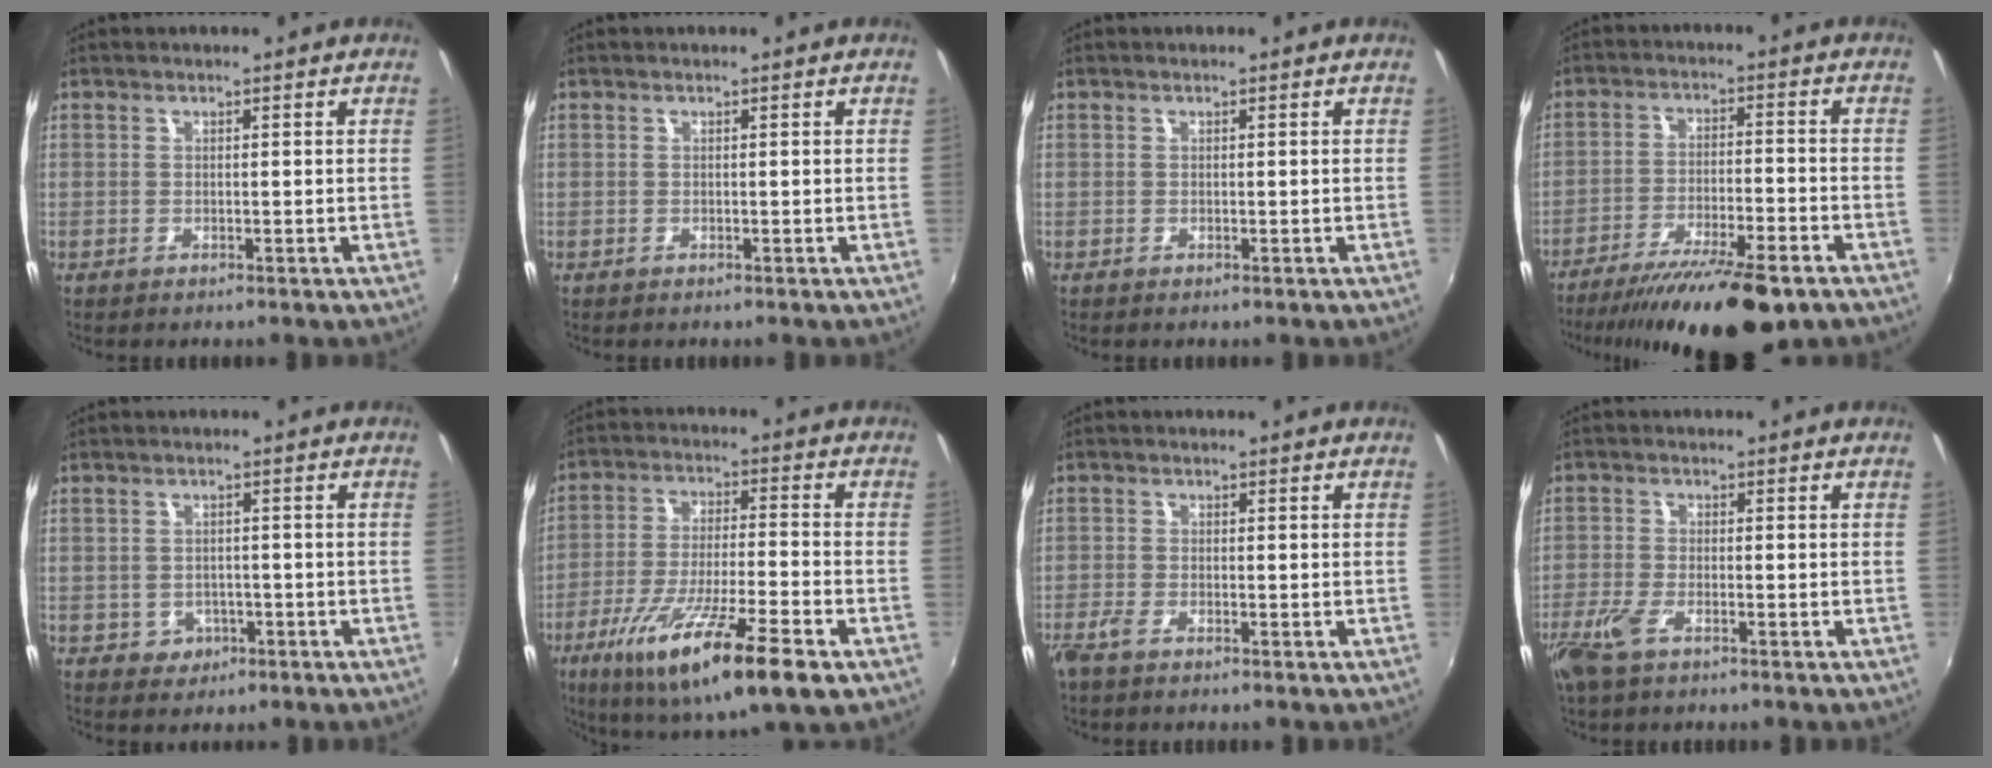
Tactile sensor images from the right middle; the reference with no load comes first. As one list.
[{"total": 0.0}, {"total": 0.0}, {"total": 17.9, "force": [-13.5, 3.7, 11.1], "torque": [-0.208, -0.033, -0.210]}, {"total": 3.4, "force": [-1.3, 3.1, 0.8], "torque": [-0.023, 0.005, -0.011]}, {"total": 18.8, "force": [-9.9, 2.9, 15.7], "torque": [-0.289, -0.050, -0.169]}, {"total": 2.2, "force": [-1.7, 0.5, 1.2], "torque": [-0.032, -0.005, -0.037]}, {"total": 5.5, "force": [-3.5, 1.9, 3.8], "torque": [-0.098, -0.010, -0.068]}]